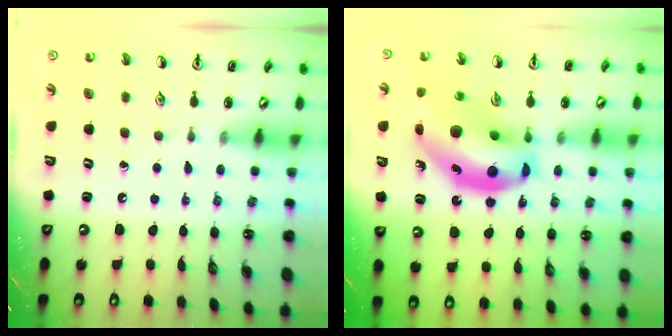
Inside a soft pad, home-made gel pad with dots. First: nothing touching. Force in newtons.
{"total": 18.5, "press": 17.8, "slide": 5.2}